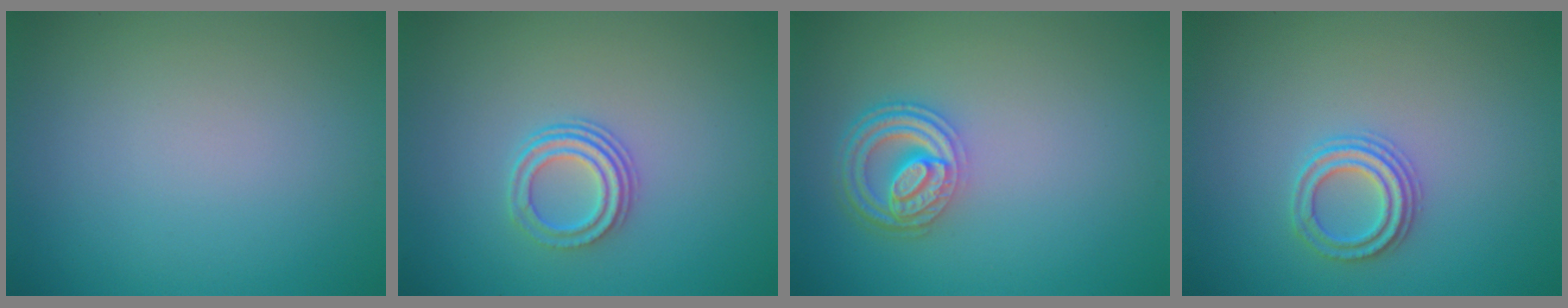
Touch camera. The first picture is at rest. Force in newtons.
{"total": 3.0, "press": 2.2, "slide": 2.0}
{"total": 4.5, "press": 3.5, "slide": 2.8}
{"total": 2.3, "press": 2.2, "slide": 0.8}